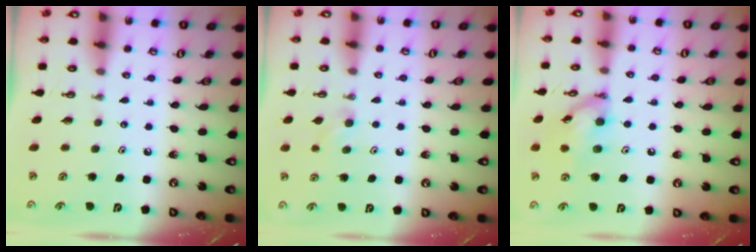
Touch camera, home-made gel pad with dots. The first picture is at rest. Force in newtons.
{"total": 5.1, "press": 5.1, "slide": 0.7}
{"total": 12.8, "press": 12.8, "slide": 0.5}